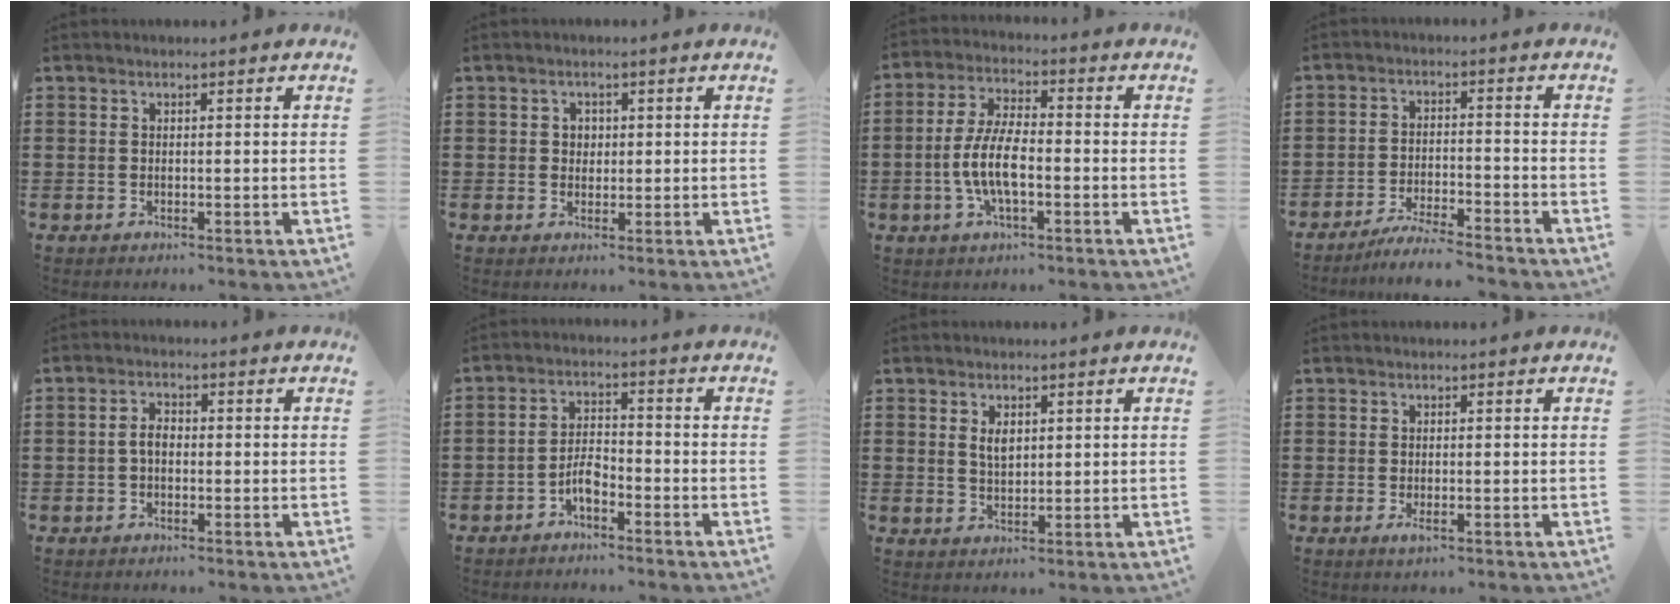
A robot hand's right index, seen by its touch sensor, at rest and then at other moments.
{"total": 1.6, "force": [0.3, 1.4, 0.6], "torque": [-0.016, 0.009, 0.003]}
{"total": 7.9, "force": [-1.9, 3.0, 7.1], "torque": [-0.169, -0.010, -0.045]}
{"total": 4.7, "force": [-4.5, -0.3, 1.2], "torque": [-0.029, -0.006, -0.090]}
{"total": 2.5, "force": [-0.4, 1.3, 2.0], "torque": [-0.046, 0.002, -0.010]}
{"total": 4.1, "force": [-2.4, 1.7, 2.8], "torque": [-0.065, 0.005, -0.049]}
{"total": 2.6, "force": [1.0, 1.4, 2.0], "torque": [-0.035, 0.001, 0.016]}
{"total": 1.3, "force": [-0.1, 0.4, 1.2], "torque": [-0.030, -0.006, -0.004]}